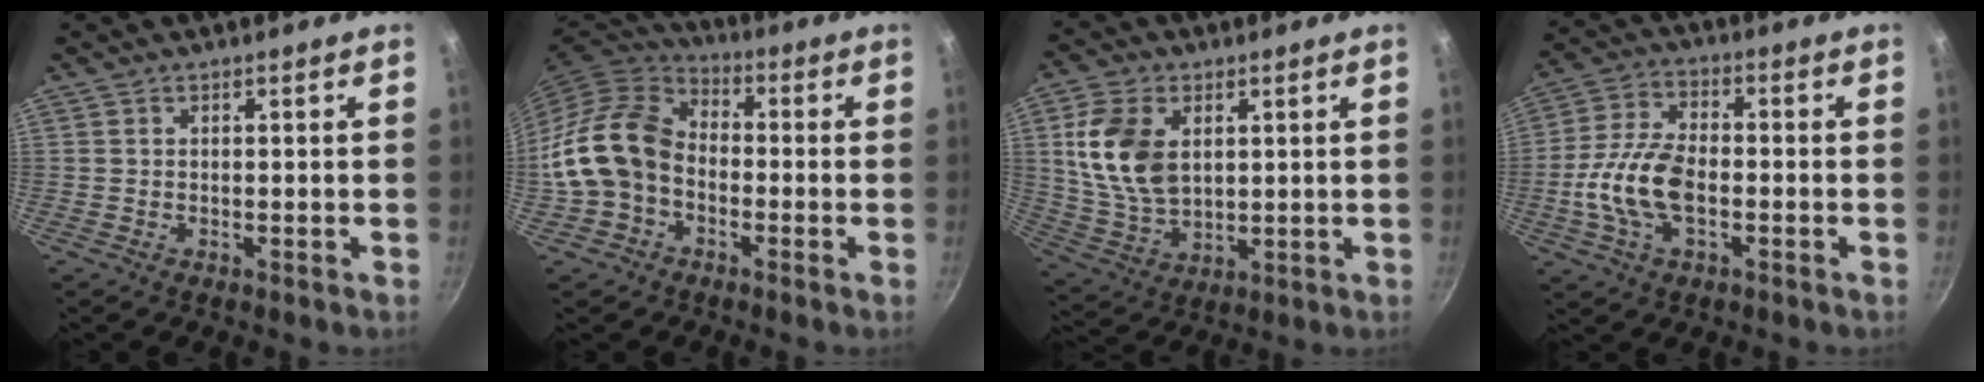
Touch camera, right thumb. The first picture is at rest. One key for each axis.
{"total": 14.2, "fx": -2.7, "fy": 10.9, "fz": 8.7, "tx": -0.139, "ty": 0.042, "tz": -0.066}
{"total": 13.4, "fx": 3.1, "fy": 8.8, "fz": 9.7, "tx": -0.171, "ty": -0.016, "tz": 0.069}
{"total": 12.4, "fx": -2.5, "fy": 6.9, "fz": 10.0, "tx": -0.193, "ty": 0.028, "tz": -0.057}